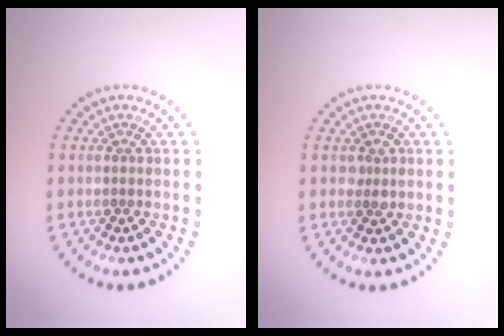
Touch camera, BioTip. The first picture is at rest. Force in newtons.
{"total": 0.8, "press": 0.8, "slide": 0.2}